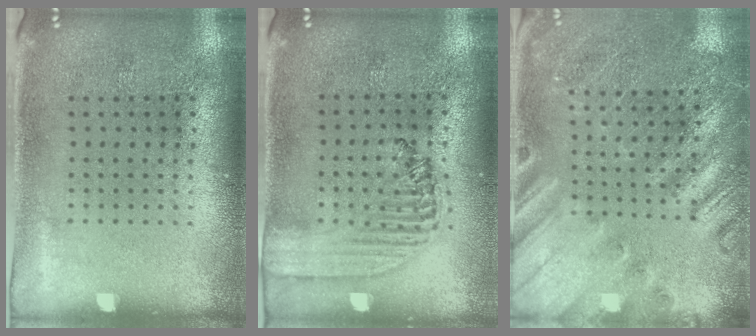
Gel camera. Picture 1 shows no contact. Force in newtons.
{"total": 1.4, "press": 1.4, "slide": 0.5}
{"total": 2.3, "press": 2.2, "slide": 0.6}